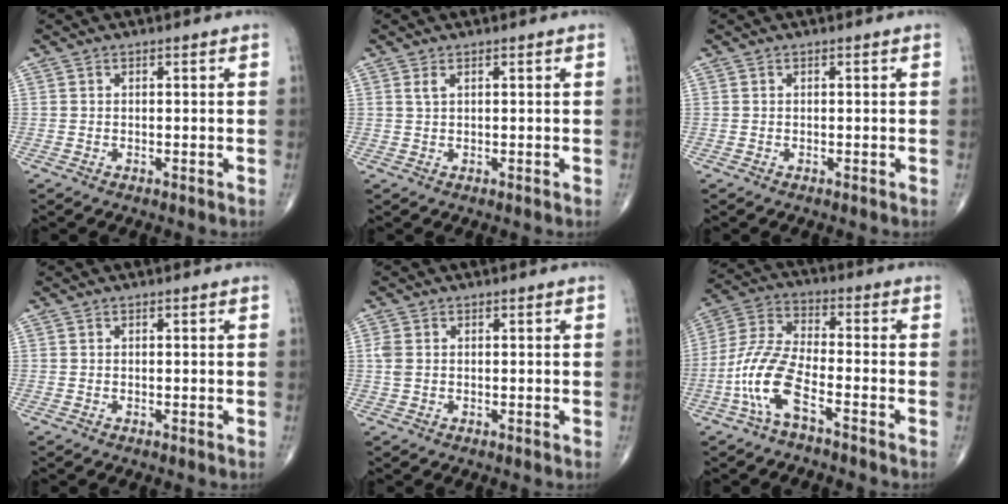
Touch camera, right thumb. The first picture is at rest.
{"total": 1.0, "force": [0.5, 0.3, 0.8], "torque": [-0.020, 0.005, 0.013]}
{"total": 0.0}
{"total": 0.0}
{"total": 1.9, "force": [0.2, 1.3, 1.4], "torque": [-0.046, 0.003, 0.005]}
{"total": 11.0, "force": [-5.2, 3.6, 9.0], "torque": [-0.210, 0.036, -0.106]}